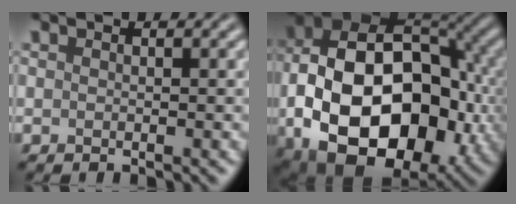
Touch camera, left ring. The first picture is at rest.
{"total": 19.2, "force": [-3.1, 13.1, 13.7], "torque": [-0.241, -0.015, -0.034]}